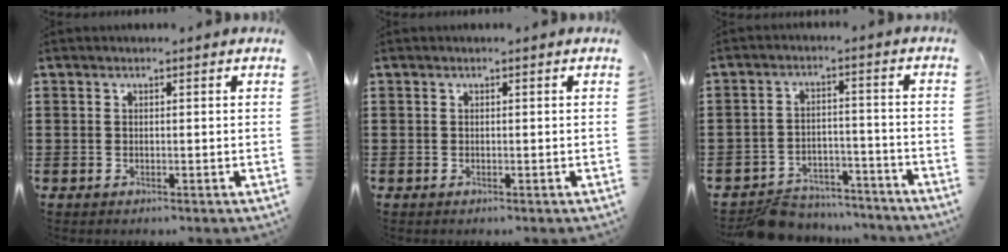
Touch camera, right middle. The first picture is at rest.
{"total": 0.0}
{"total": 6.4, "force": [-6.2, 1.5, 0.7], "torque": [-0.011, 0.019, -0.122]}